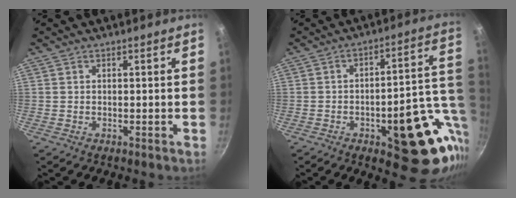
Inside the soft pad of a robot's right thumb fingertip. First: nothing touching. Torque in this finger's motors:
{"motor_torque": [2.20, 1.57, 1.60, -0.60, 0.08]}